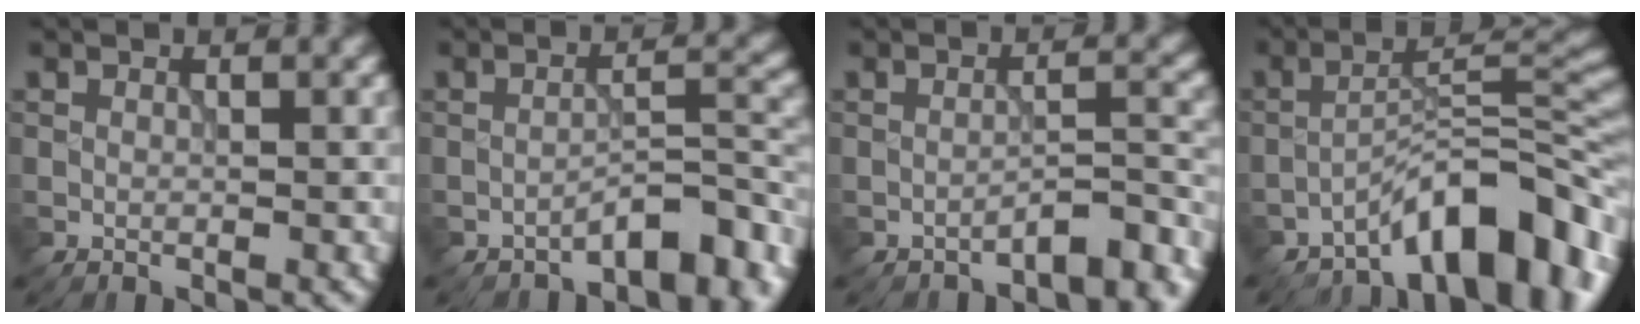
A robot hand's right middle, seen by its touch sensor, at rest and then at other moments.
{"total": 5.0, "force": [-3.7, 1.4, 3.0], "torque": [-0.035, 0.011, -0.058]}
{"total": 4.0, "force": [-3.2, 0.9, 2.2], "torque": [-0.027, 0.009, -0.049]}
{"total": 9.6, "force": [-6.6, 2.9, 6.4], "torque": [-0.073, 0.017, -0.119]}